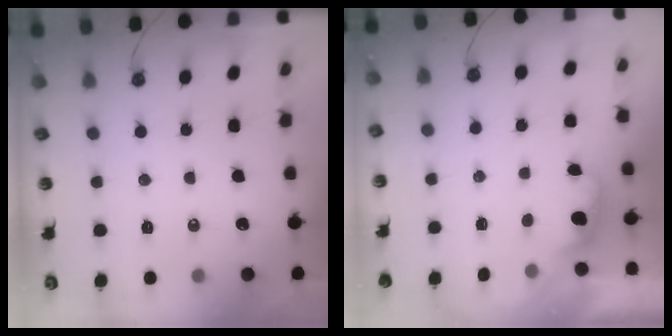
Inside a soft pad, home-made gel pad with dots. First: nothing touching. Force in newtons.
{"total": 1.2, "press": 1.0, "slide": 0.7}